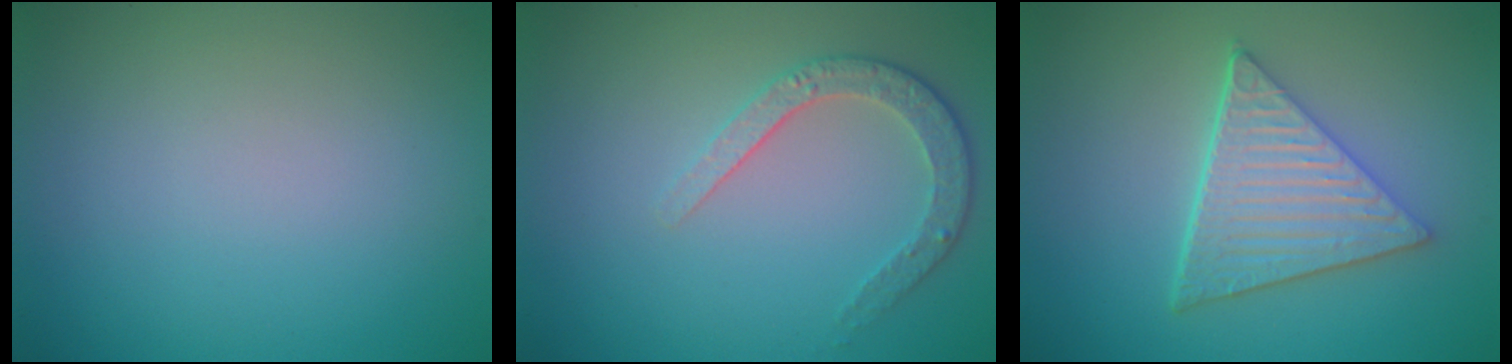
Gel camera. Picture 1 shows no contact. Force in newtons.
{"total": 2.6, "press": 2.5, "slide": 1.0}
{"total": 5.9, "press": 4.4, "slide": 3.9}